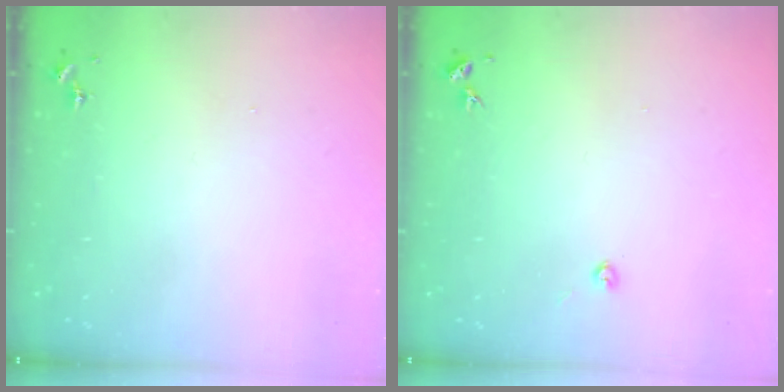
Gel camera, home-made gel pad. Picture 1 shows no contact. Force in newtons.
{"total": 2.2, "press": 2.2, "slide": 0.3}